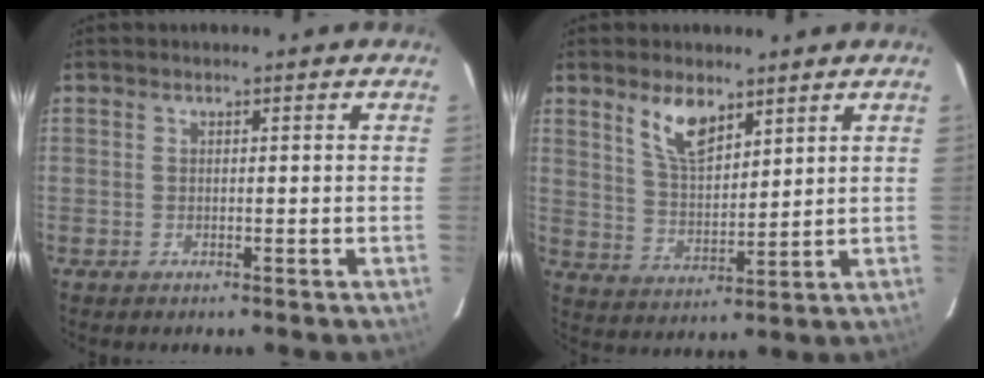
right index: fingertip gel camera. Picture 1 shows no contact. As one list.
[{"total": 7.9, "force": [5.1, 3.3, 5.0], "torque": [-0.091, 0.004, 0.104]}]